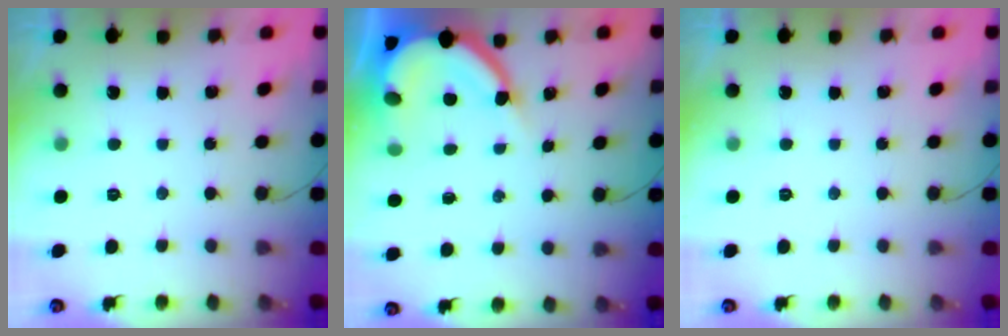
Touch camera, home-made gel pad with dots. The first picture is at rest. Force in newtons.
{"total": 10.6, "press": 10.5, "slide": 1.2}
{"total": 0.0}